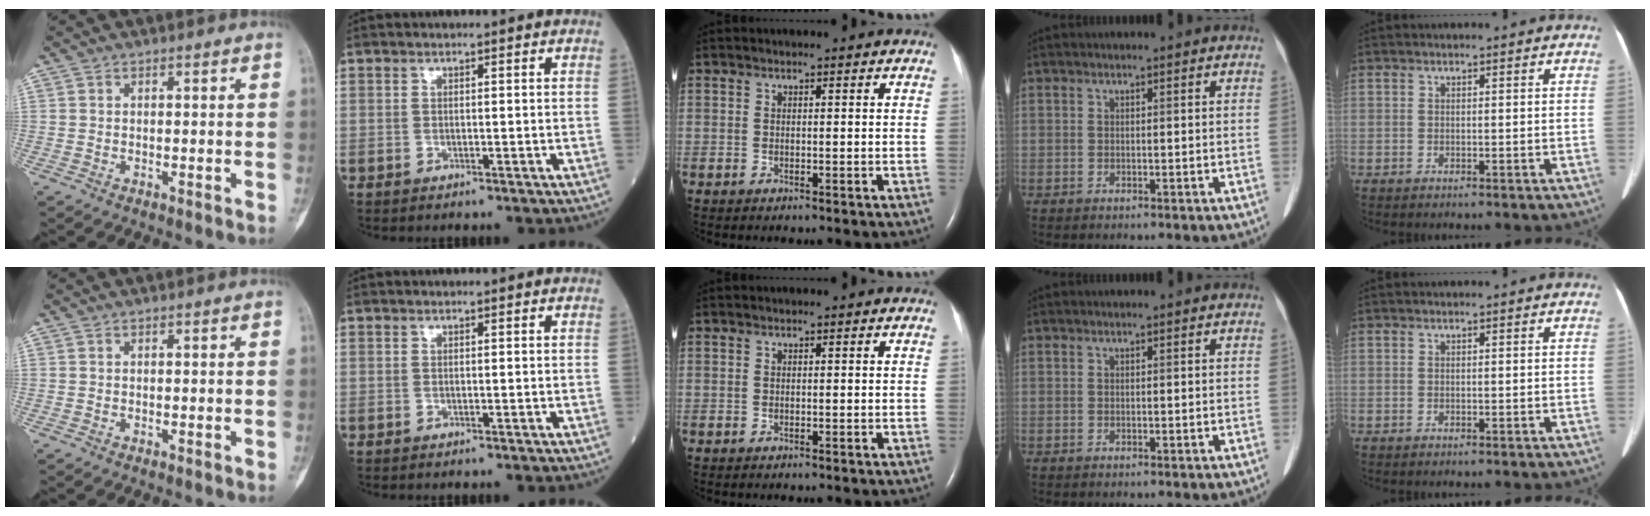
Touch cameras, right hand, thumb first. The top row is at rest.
{}